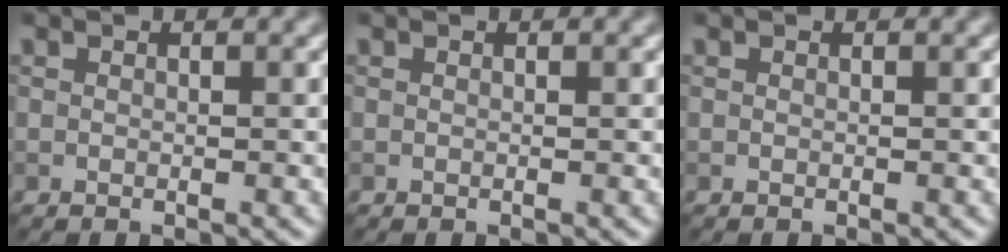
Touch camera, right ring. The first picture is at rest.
{"total": 0.0}
{"total": 0.0}